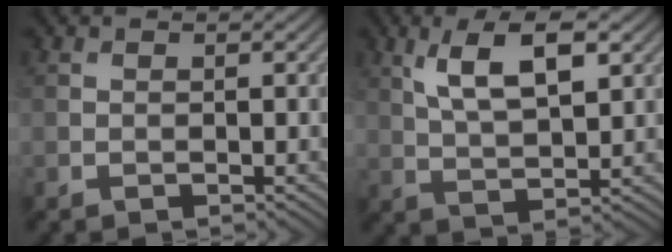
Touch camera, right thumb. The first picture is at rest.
{"total": 8.2, "force": [3.6, 3.1, 6.7], "torque": [-0.126, 0.009, 0.070]}